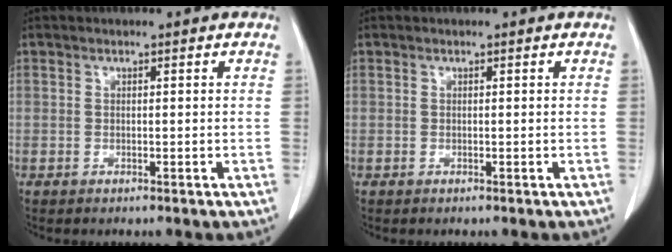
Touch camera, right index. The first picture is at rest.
{"total": 0.0}